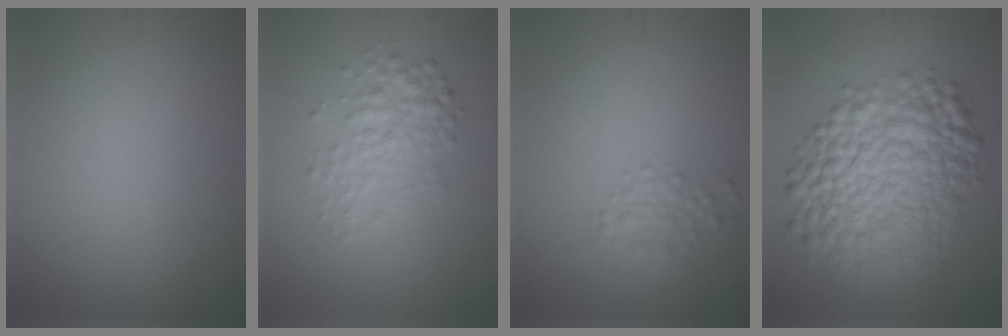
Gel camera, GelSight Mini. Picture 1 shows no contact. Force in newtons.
{"total": 3.1, "press": 3.1, "slide": 0.0}
{"total": 1.9, "press": 1.9, "slide": 0.1}
{"total": 10.9, "press": 10.9, "slide": 0.2}